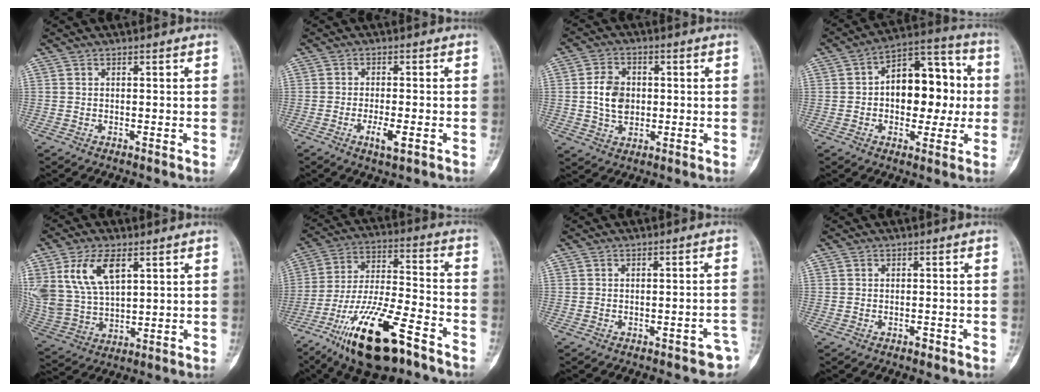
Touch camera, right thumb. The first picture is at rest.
{"total": 4.0, "force": [-1.7, 1.1, 3.5], "torque": [-0.067, -0.001, -0.028]}
{"total": 7.2, "force": [0.2, 5.5, 4.8], "torque": [-0.068, 0.002, 0.005]}
{"total": 16.1, "force": [0.5, 9.9, 12.7], "torque": [-0.133, 0.036, 0.001]}
{"total": 14.4, "force": [6.2, 7.9, 10.4], "torque": [-0.203, -0.016, 0.135]}
{"total": 20.5, "force": [-12.5, 6.2, 15.0], "torque": [-0.298, 0.062, -0.222]}
{"total": 4.7, "force": [-3.3, 2.0, 2.8], "torque": [-0.018, 0.028, -0.035]}
{"total": 0.8, "force": [-0.6, 0.4, 0.4], "torque": [-0.008, 0.004, -0.009]}